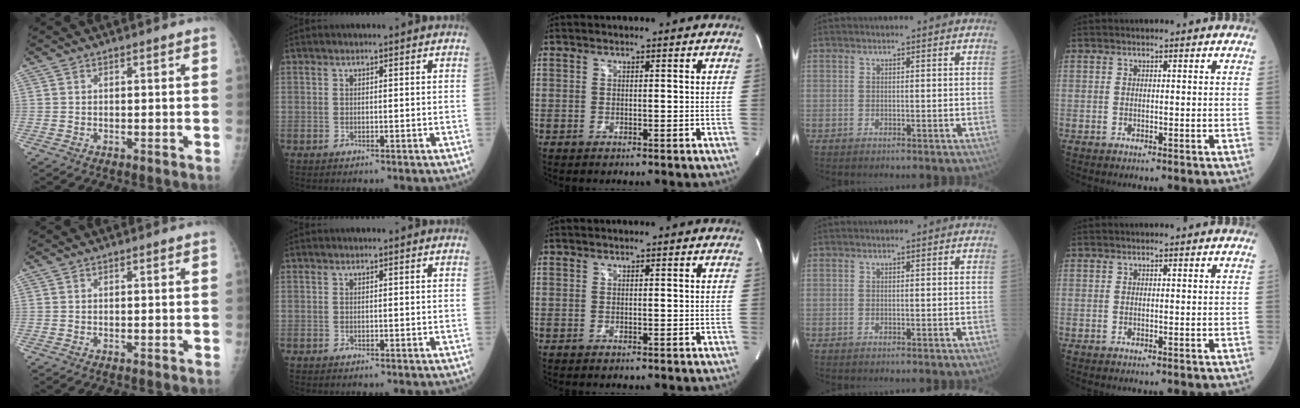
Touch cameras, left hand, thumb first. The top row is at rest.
{}